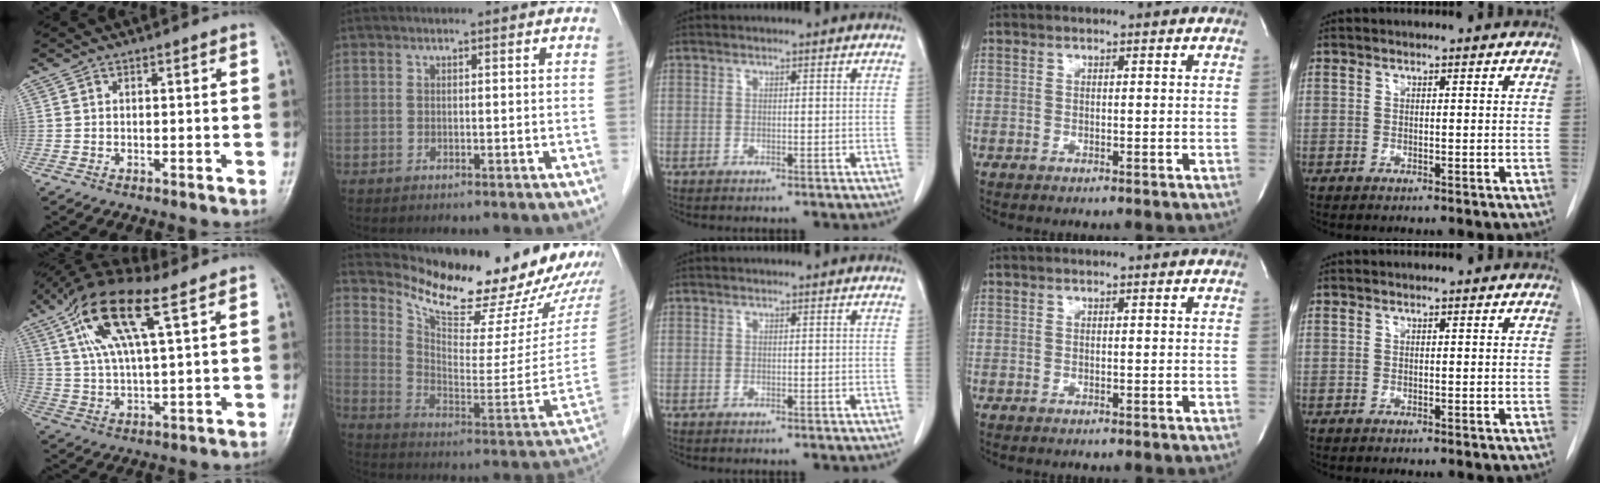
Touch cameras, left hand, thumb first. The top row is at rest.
{"thumb": {"total": 15.3, "force": [7.5, 4.4, 12.6], "torque": [-0.248, 0.001, 0.139]}, "index": {"total": 25.3, "force": [21.7, 5.3, 11.9], "torque": [-0.188, -0.072, 0.299]}}